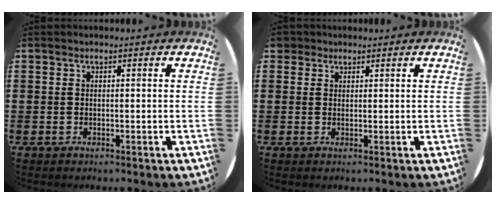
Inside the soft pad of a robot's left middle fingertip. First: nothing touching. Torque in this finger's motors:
{"motor_torque": [0.12, -0.07, -0.01, 0.01]}